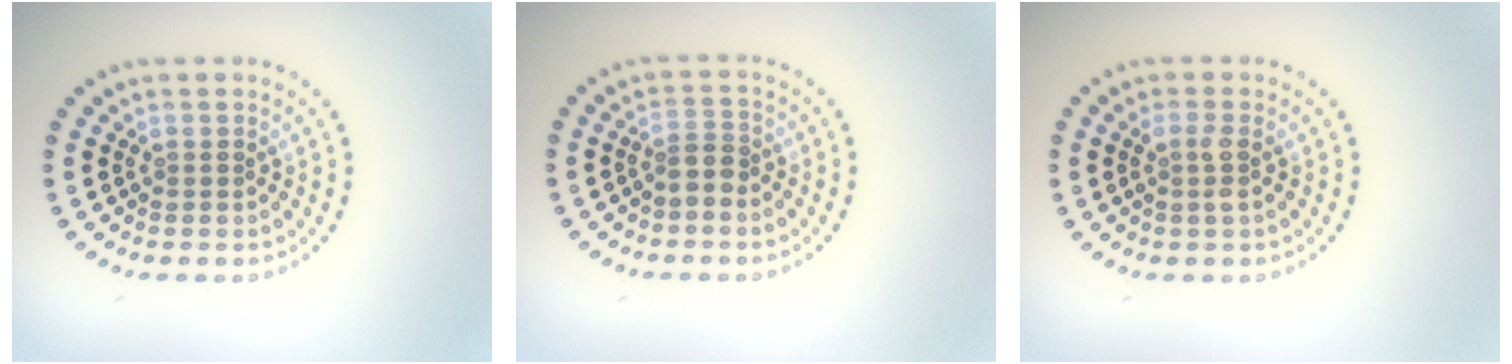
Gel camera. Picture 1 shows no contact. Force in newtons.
{"total": 1.7, "press": 1.2, "slide": 1.1}
{"total": 1.4, "press": 1.3, "slide": 0.6}